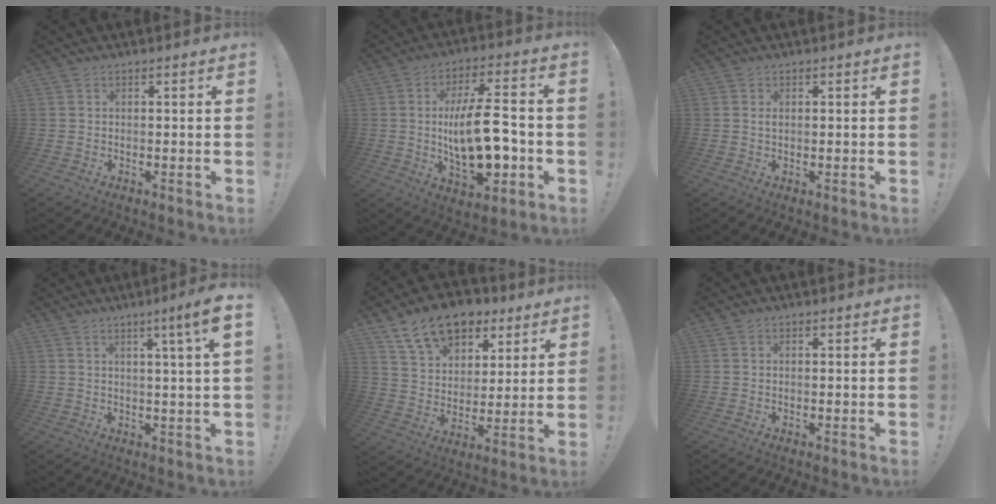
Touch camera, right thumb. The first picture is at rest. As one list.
[{"total": 18.7, "force": [-2.0, 7.5, 17.0], "torque": [-0.299, 0.000, -0.037]}, {"total": 0.7, "force": [0.1, 0.3, 0.7], "torque": [-0.012, 0.001, 0.001]}, {"total": 7.2, "force": [2.8, -0.8, 6.6], "torque": [-0.092, -0.013, 0.037]}, {"total": 15.4, "force": [10.1, 9.5, 6.7], "torque": [-0.102, -0.063, 0.188]}, {"total": 0.0}]